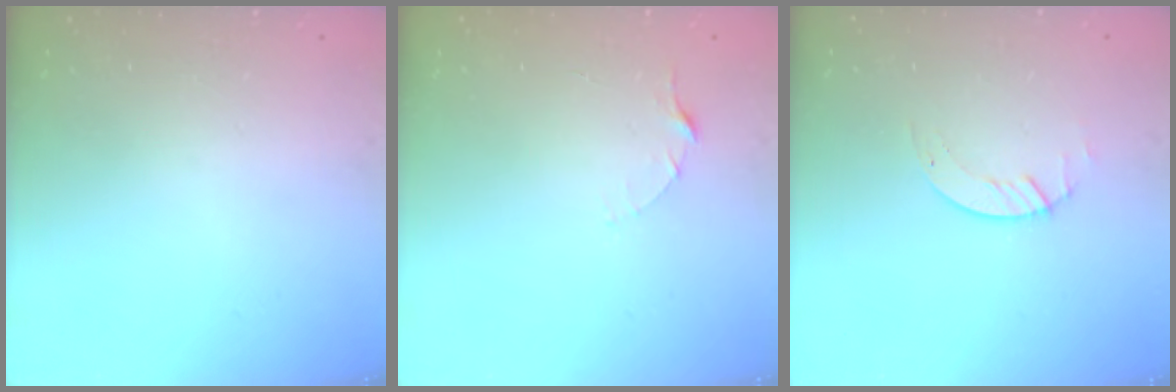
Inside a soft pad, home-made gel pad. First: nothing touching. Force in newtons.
{"total": 2.5, "press": 2.5, "slide": 0.3}
{"total": 1.2, "press": 1.1, "slide": 0.2}